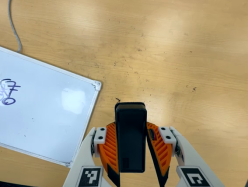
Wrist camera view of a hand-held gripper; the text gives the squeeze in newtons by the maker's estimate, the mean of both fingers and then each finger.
{"total": 5.8, "left": 4.8, "right": 6.8}